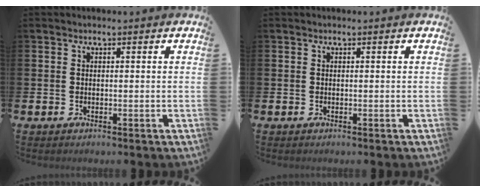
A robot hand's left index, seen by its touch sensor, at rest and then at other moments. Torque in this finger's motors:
{"motor_torque": [0.00, 0.00, -0.02, 0.00]}